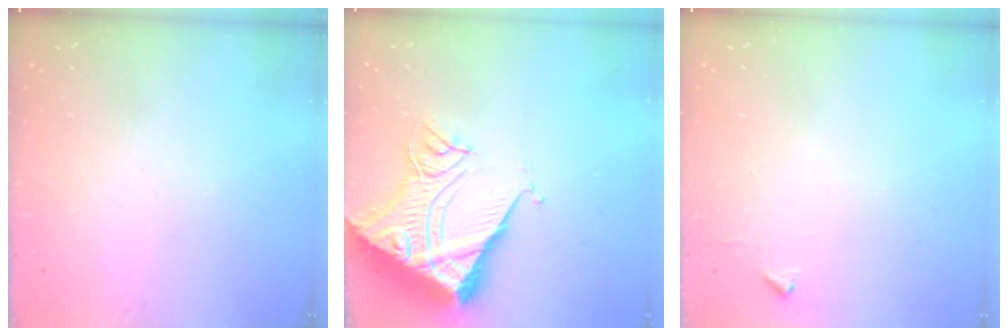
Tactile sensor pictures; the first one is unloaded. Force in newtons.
{"total": 16.3, "press": 16.2, "slide": 1.9}
{"total": 2.1, "press": 2.1, "slide": 0.3}